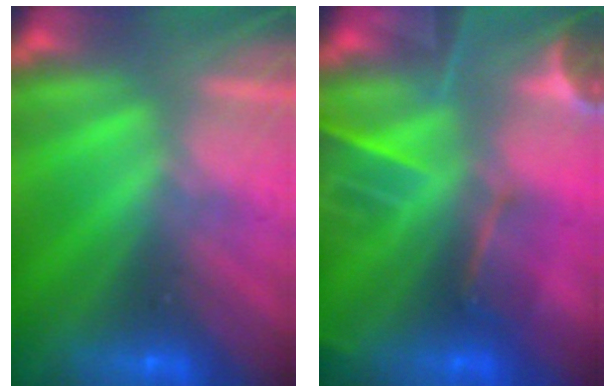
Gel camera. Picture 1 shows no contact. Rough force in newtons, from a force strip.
{"total": 12.7}